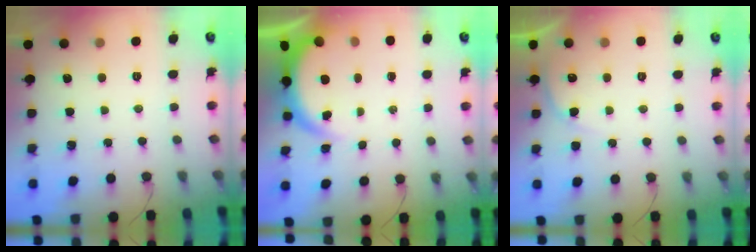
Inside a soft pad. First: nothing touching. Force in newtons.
{"total": 3.9, "press": 3.9, "slide": 0.2}
{"total": 3.6, "press": 3.5, "slide": 0.5}